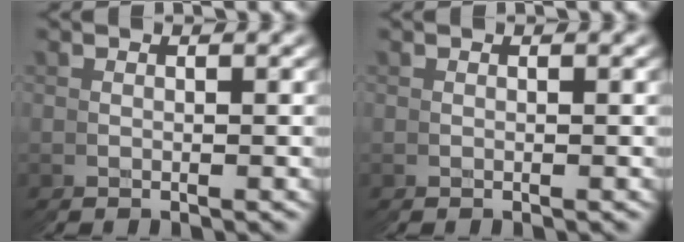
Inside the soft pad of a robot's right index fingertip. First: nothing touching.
{"total": 0.0}